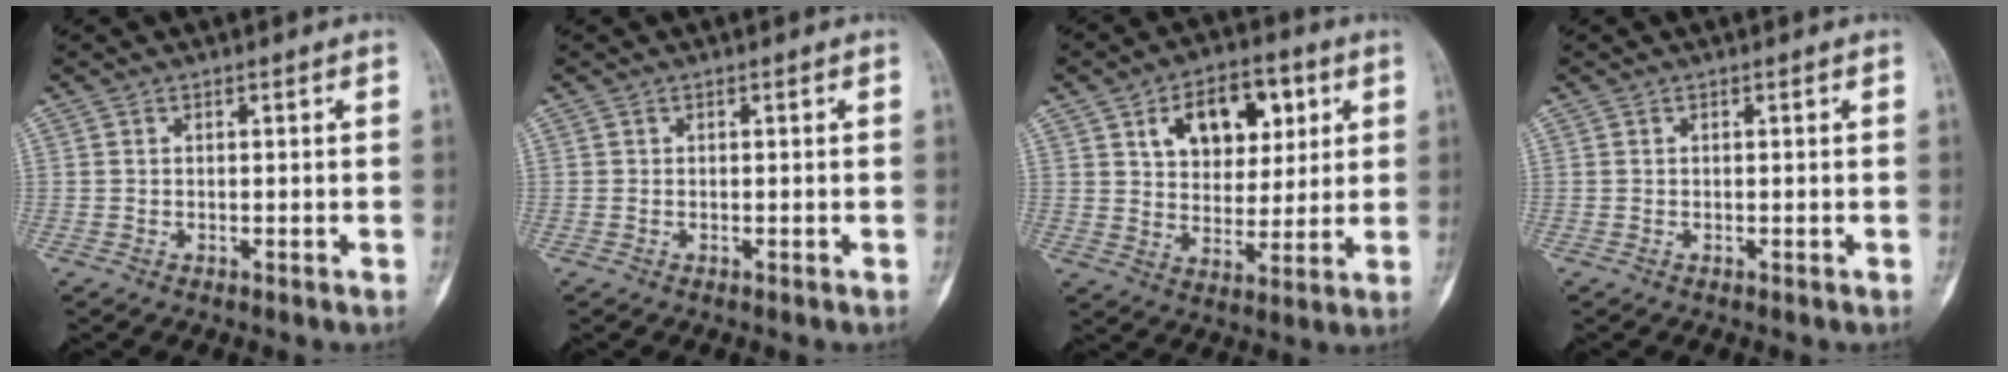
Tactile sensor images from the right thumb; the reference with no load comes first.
{"total": 0.0}
{"total": 14.1, "force": [5.4, 9.0, 9.4], "torque": [-0.089, -0.010, 0.086]}
{"total": 0.0}